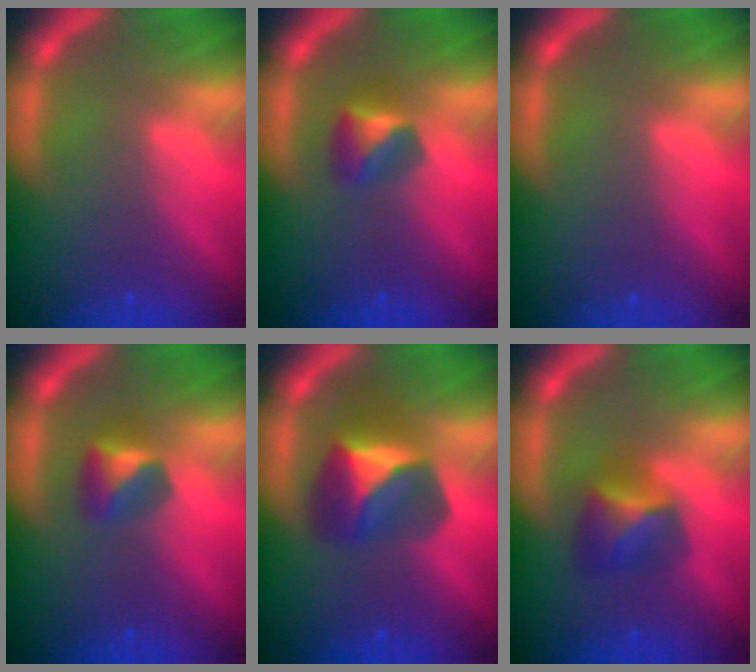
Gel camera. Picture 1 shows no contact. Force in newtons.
{"total": 2.4}
{"total": 0.0}
{"total": 2.4}
{"total": 4.9}
{"total": 3.4}